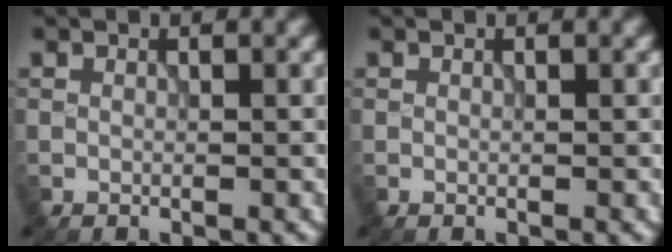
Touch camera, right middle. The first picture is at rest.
{"total": 0.0}